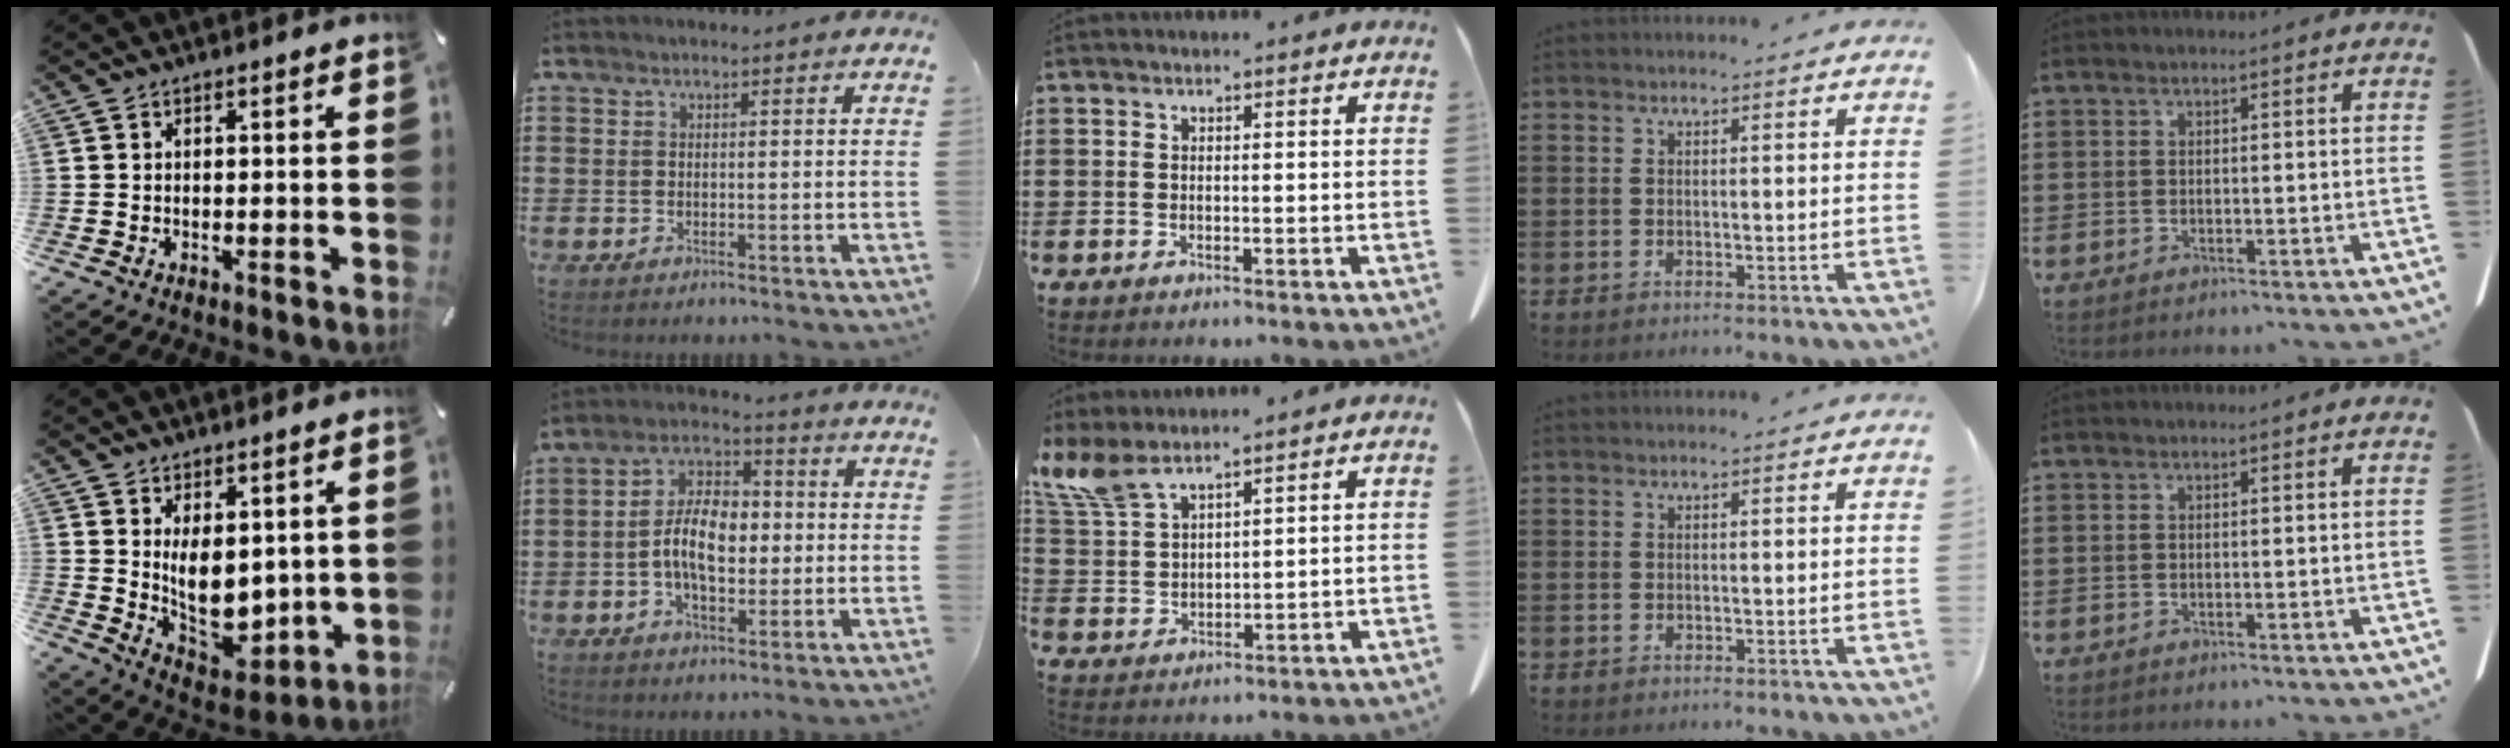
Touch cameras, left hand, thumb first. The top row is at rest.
{"thumb": {"total": 10.7, "force": [1.8, 7.7, 7.2], "torque": [-0.097, -0.034, 0.039]}, "index": {"total": 8.7, "force": [-0.8, 4.9, 7.1], "torque": [-0.144, 0.006, -0.021]}, "middle": {"total": 6.6, "force": [5.2, 1.7, 3.7], "torque": [-0.098, -0.014, 0.096]}}